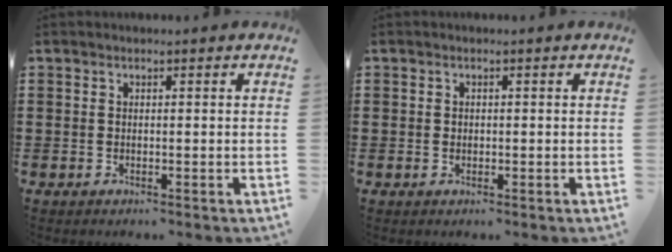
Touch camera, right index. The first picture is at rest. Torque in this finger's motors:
{"motor_torque": [0.17, 0.62, -0.01, 0.00]}